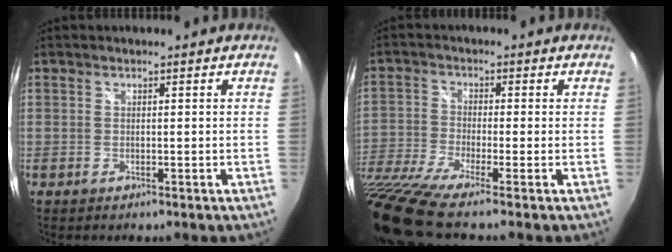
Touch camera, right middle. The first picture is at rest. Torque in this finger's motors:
{"motor_torque": [1.09, -1.05, 0.68, 0.21]}